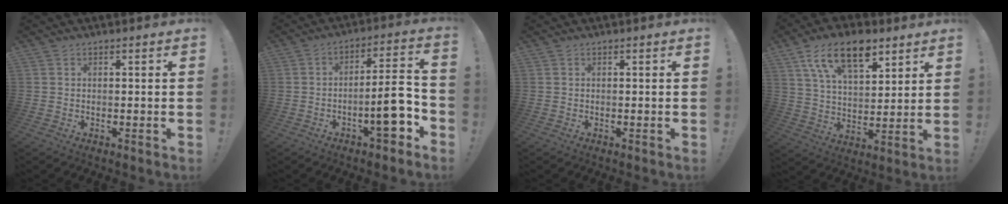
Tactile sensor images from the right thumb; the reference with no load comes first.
{"total": 12.4, "force": [-5.1, 4.0, 10.6], "torque": [-0.133, 0.027, -0.084]}
{"total": 0.0}
{"total": 15.7, "force": [9.4, 7.7, 9.9], "torque": [-0.165, -0.042, 0.169]}